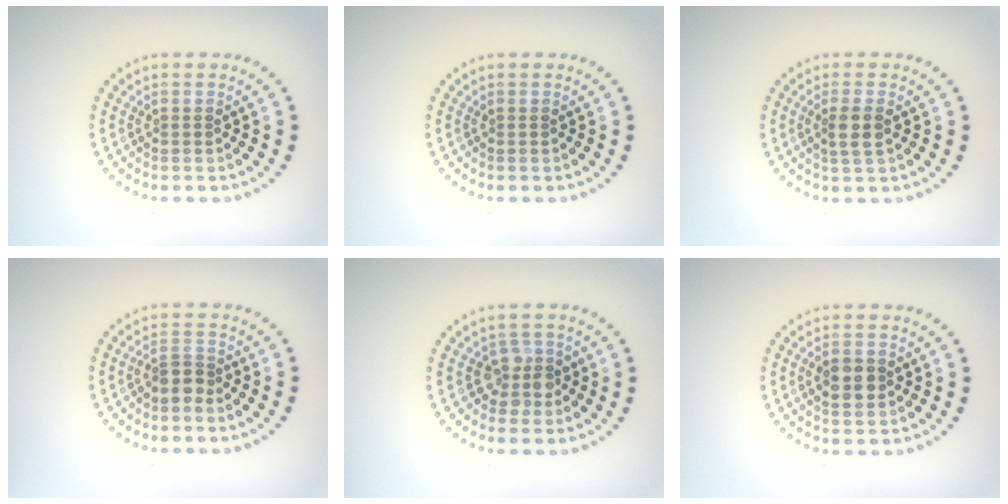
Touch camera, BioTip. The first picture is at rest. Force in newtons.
{"total": 0.0}
{"total": 2.1, "press": 1.9, "slide": 0.8}
{"total": 2.1, "press": 1.7, "slide": 1.3}
{"total": 2.6, "press": 2.2, "slide": 1.3}
{"total": 2.9, "press": 2.9, "slide": 0.1}